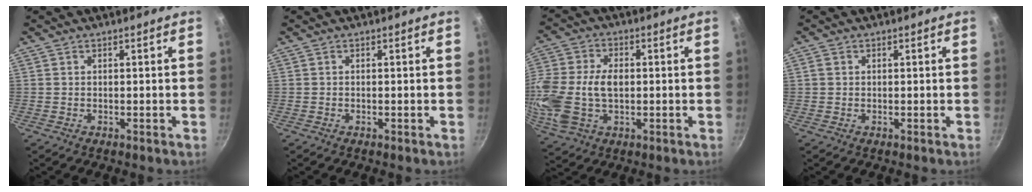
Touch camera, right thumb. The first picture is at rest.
{"total": 0.0}
{"total": 17.0, "force": [-0.6, 11.2, 12.7], "torque": [-0.281, 0.020, -0.010]}
{"total": 1.0, "force": [0.1, 0.9, 0.5], "torque": [-0.009, 0.003, 0.000]}